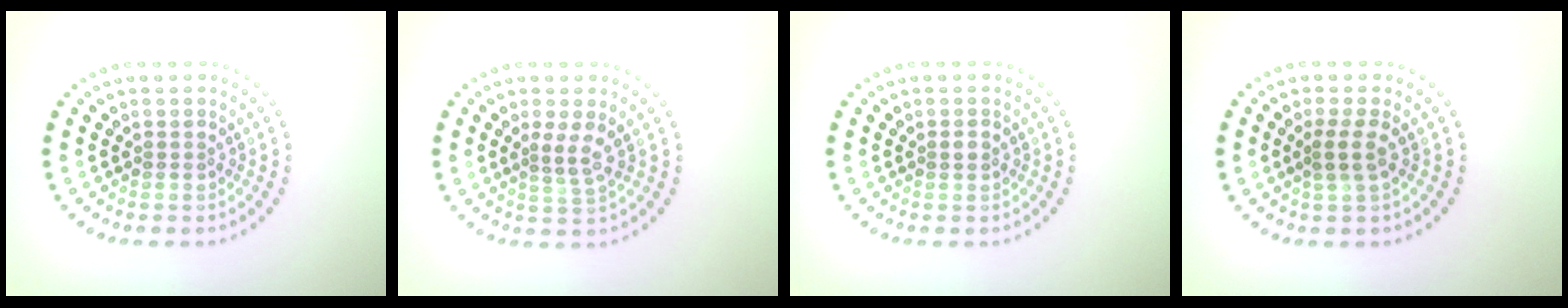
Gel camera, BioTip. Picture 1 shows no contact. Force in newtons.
{"total": 2.0, "press": 1.4, "slide": 1.4}
{"total": 0.8, "press": 0.7, "slide": 0.3}
{"total": 1.8, "press": 1.5, "slide": 1.0}